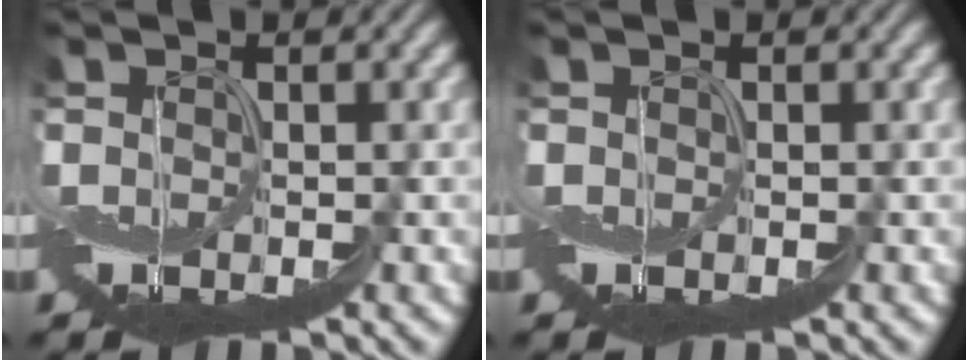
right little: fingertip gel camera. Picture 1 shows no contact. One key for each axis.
{"total": 0.0}